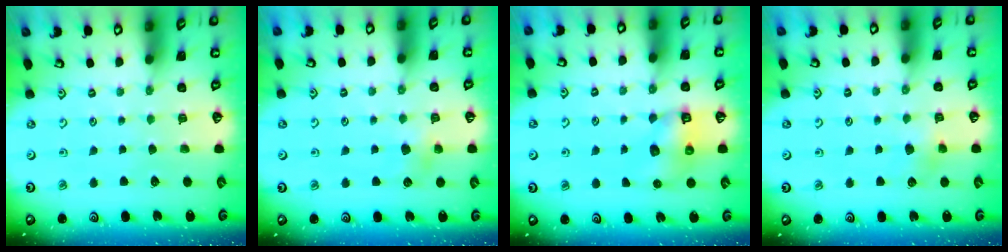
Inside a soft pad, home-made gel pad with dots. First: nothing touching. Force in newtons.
{"total": 5.5, "press": 5.4, "slide": 0.5}
{"total": 6.4, "press": 6.4, "slide": 0.7}
{"total": 4.2, "press": 4.2, "slide": 0.3}